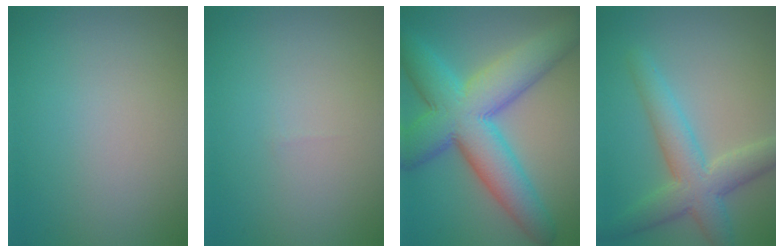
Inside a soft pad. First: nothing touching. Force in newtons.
{"total": 0.0}
{"total": 11.4, "press": 11.4, "slide": 0.1}
{"total": 5.6, "press": 5.6, "slide": 0.1}